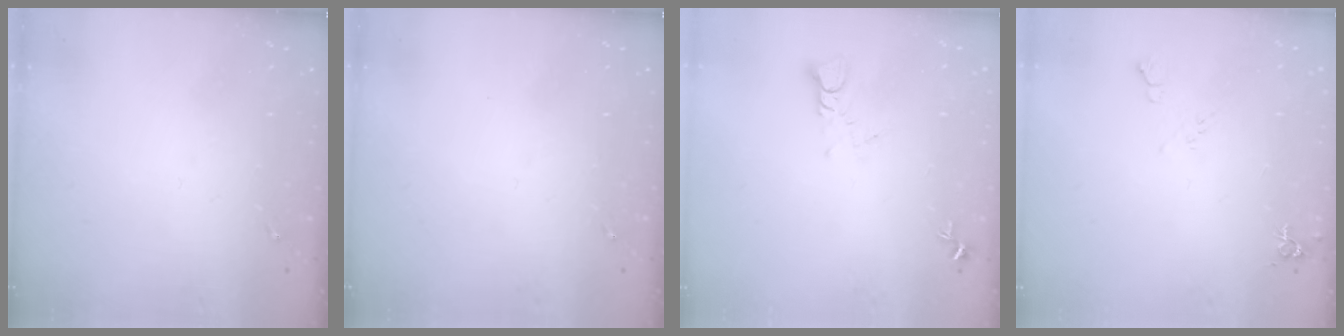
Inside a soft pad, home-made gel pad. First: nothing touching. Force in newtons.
{"total": 0.0}
{"total": 3.8, "press": 3.8, "slide": 0.3}
{"total": 6.5, "press": 6.4, "slide": 1.0}